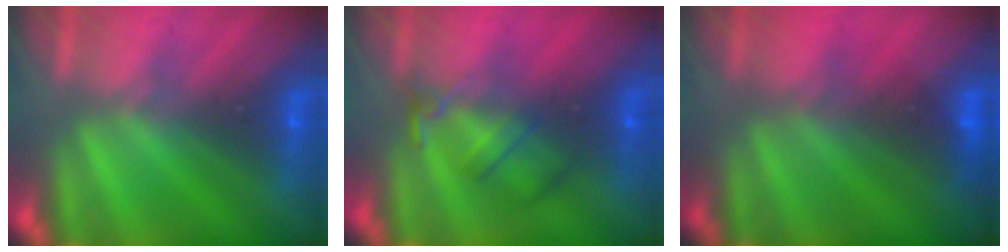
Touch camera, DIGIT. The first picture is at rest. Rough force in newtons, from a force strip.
{"total": 2.4}
{"total": 1.4}